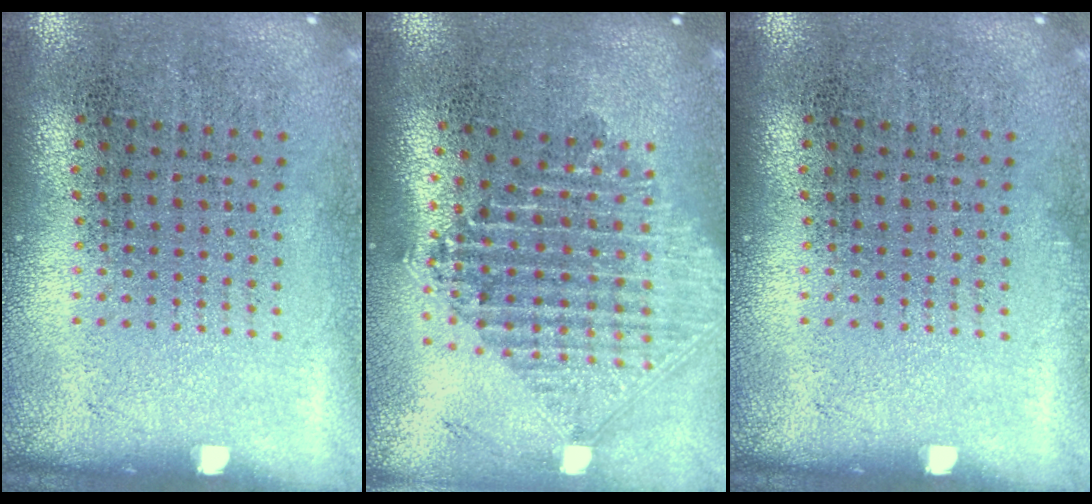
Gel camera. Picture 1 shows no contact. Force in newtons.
{"total": 2.2, "press": 1.7, "slide": 1.4}
{"total": 0.0}